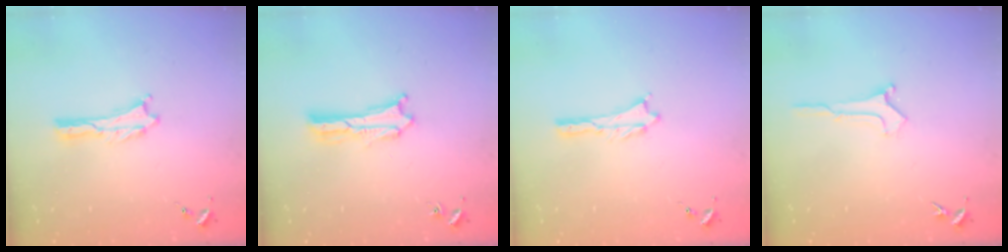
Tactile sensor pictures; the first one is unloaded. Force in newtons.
{"total": 1.2, "press": 1.2, "slide": 0.2}
{"total": 0.5, "press": 0.5, "slide": 0.2}
{"total": 0.0}